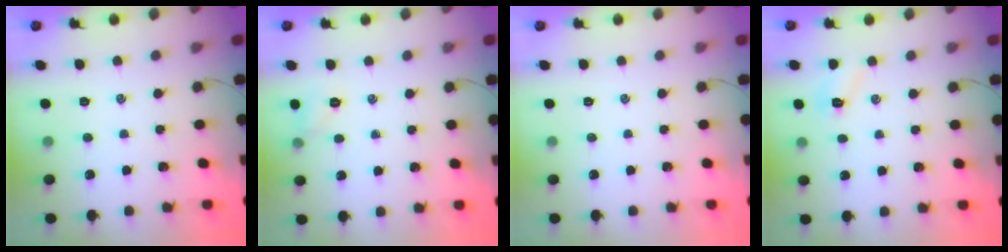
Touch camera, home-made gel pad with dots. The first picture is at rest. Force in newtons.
{"total": 5.6, "press": 5.4, "slide": 1.6}
{"total": 0.0}
{"total": 4.3, "press": 4.2, "slide": 1.1}